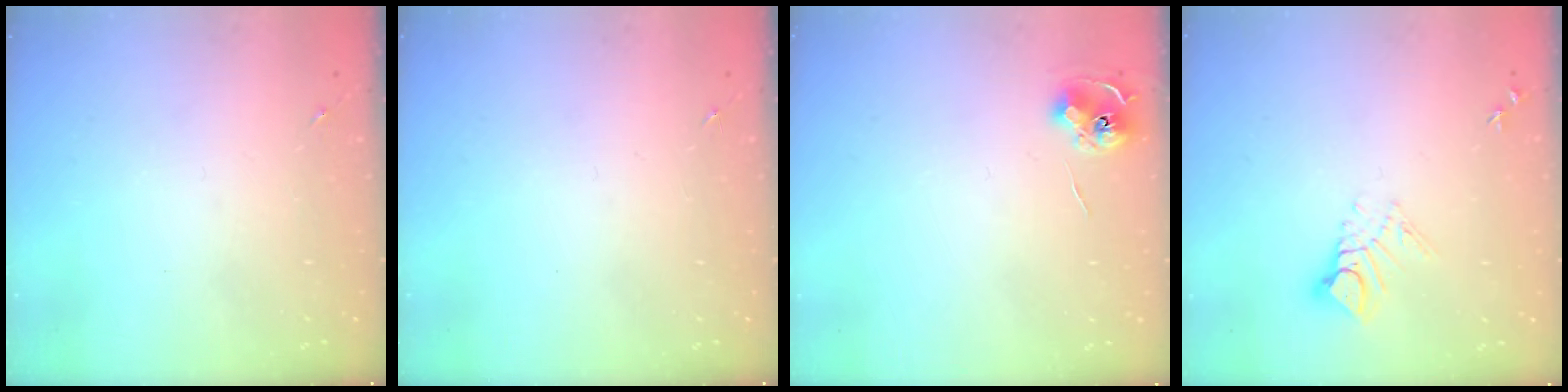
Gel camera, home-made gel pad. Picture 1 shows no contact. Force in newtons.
{"total": 0.0}
{"total": 6.6, "press": 6.6, "slide": 0.3}
{"total": 7.9, "press": 7.8, "slide": 0.7}